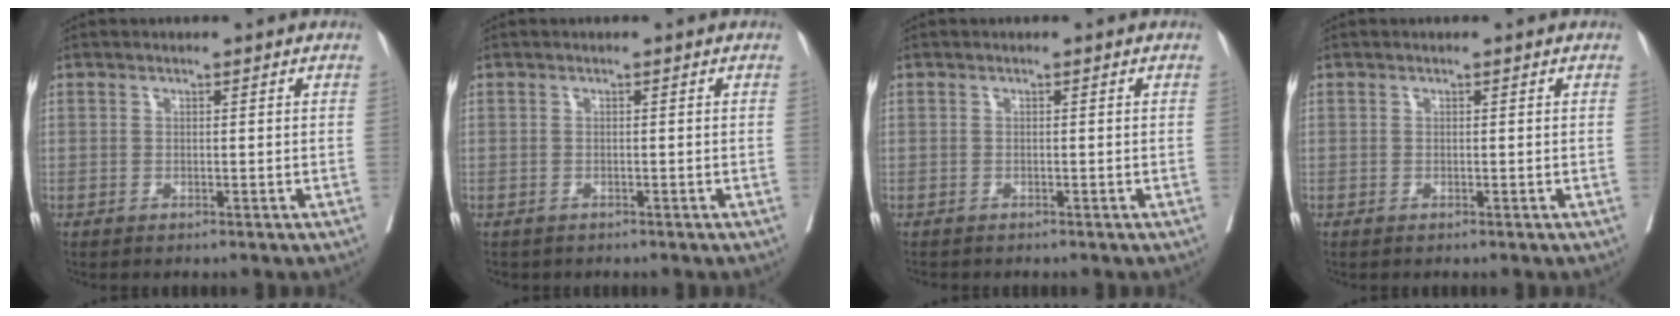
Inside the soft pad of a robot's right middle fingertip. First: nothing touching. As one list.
[{"total": 1.3, "force": [-1.0, 0.7, 0.3], "torque": [-0.015, -0.001, -0.011]}, {"total": 1.1, "force": [-1.0, 0.2, 0.3], "torque": [-0.010, -0.002, -0.013]}, {"total": 0.0}]